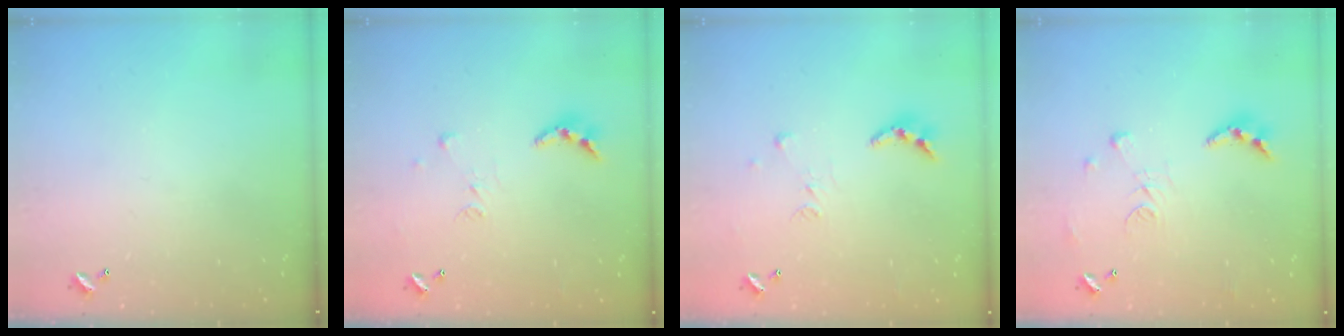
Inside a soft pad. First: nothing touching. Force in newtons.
{"total": 8.1, "press": 8.1, "slide": 0.7}
{"total": 8.1, "press": 8.1, "slide": 0.7}
{"total": 9.6, "press": 9.5, "slide": 0.9}